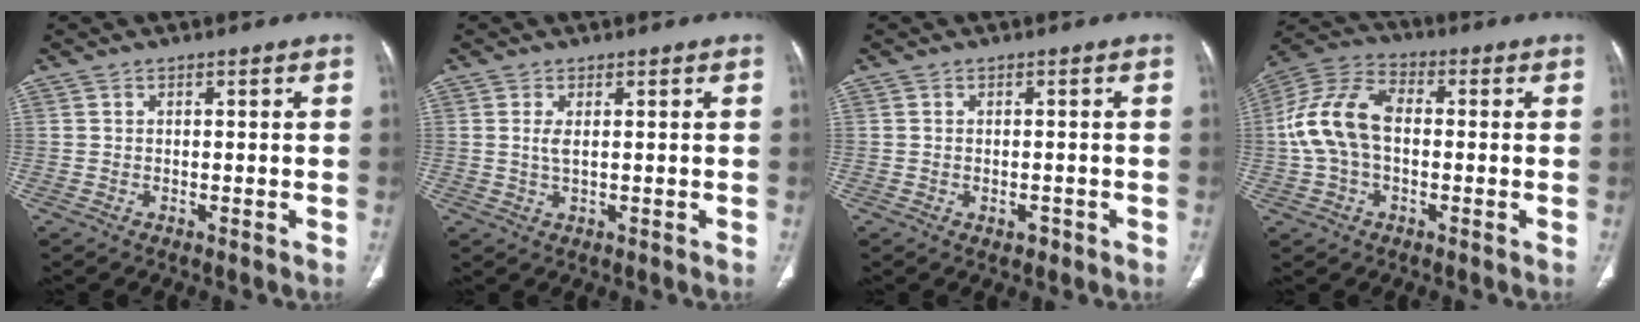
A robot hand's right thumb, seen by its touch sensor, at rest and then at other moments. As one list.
[{"total": 2.3, "force": [0.4, 0.9, 2.1], "torque": [-0.050, -0.003, 0.013]}, {"total": 1.7, "force": [-0.8, 1.1, 1.0], "torque": [-0.013, 0.007, -0.007]}, {"total": 13.0, "force": [-0.1, 8.3, 10.0], "torque": [-0.204, 0.036, -0.011]}]